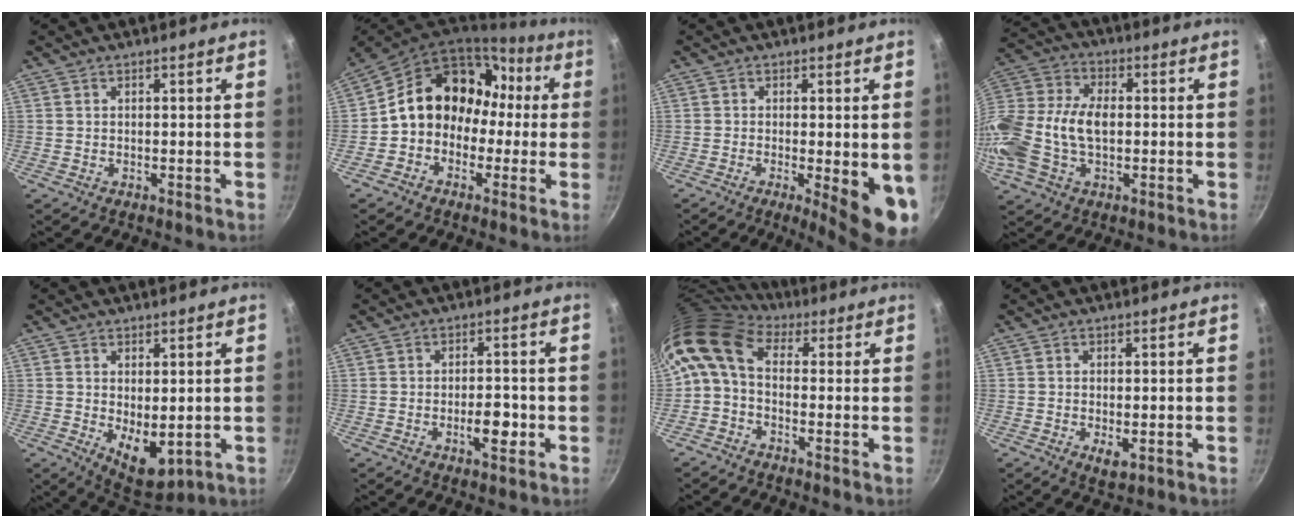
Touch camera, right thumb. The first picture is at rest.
{"total": 15.6, "force": [0.2, 12.6, 9.1], "torque": [-0.103, 0.063, -0.006]}
{"total": 10.6, "force": [-2.5, 2.6, 10.0], "torque": [-0.119, -0.009, -0.026]}
{"total": 19.0, "force": [-1.5, 12.3, 14.4], "torque": [-0.311, 0.030, -0.037]}
{"total": 7.9, "force": [-0.1, 4.2, 6.7], "torque": [-0.081, -0.020, 0.015]}
{"total": 5.0, "force": [-1.5, 2.2, 4.2], "torque": [-0.053, 0.009, -0.024]}
{"total": 8.5, "force": [1.0, 5.7, 6.3], "torque": [-0.122, 0.027, -0.003]}
{"total": 2.9, "force": [-0.7, 1.3, 2.5], "torque": [-0.042, -0.010, -0.008]}